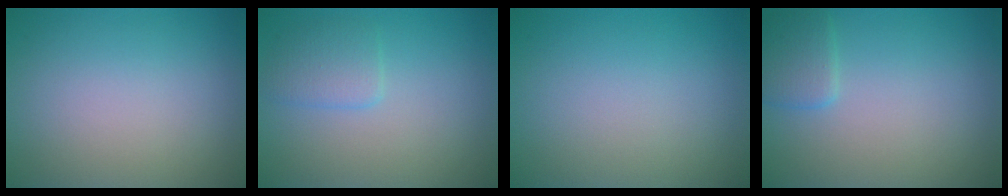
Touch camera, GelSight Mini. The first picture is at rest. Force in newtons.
{"total": 2.0, "press": 2.0, "slide": 0.1}
{"total": 0.0}
{"total": 1.8, "press": 1.8, "slide": 0.1}